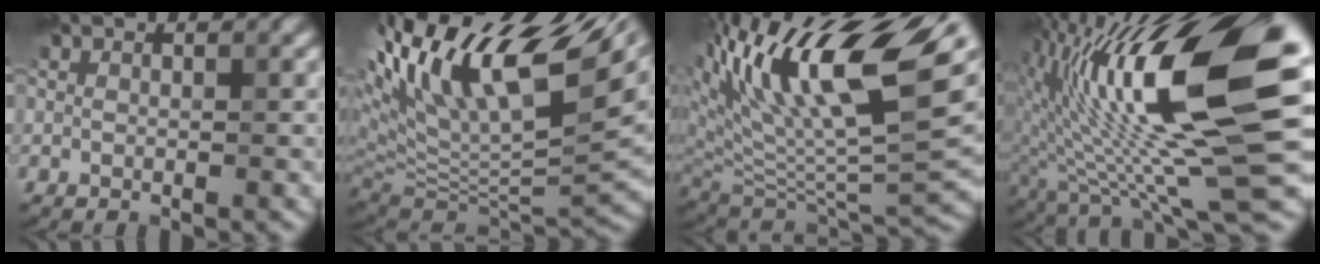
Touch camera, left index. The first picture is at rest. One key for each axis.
{"total": 15.2, "fx": 6.7, "fy": 5.4, "fz": 12.5, "tx": -0.251, "ty": 0.034, "tz": 0.131}
{"total": 13.8, "fx": 6.5, "fy": 4.9, "fz": 11.2, "tx": -0.196, "ty": 0.022, "tz": 0.120}
{"total": 14.5, "fx": 1.6, "fy": 4.0, "fz": 13.9, "tx": -0.238, "ty": -0.006, "tz": 0.034}